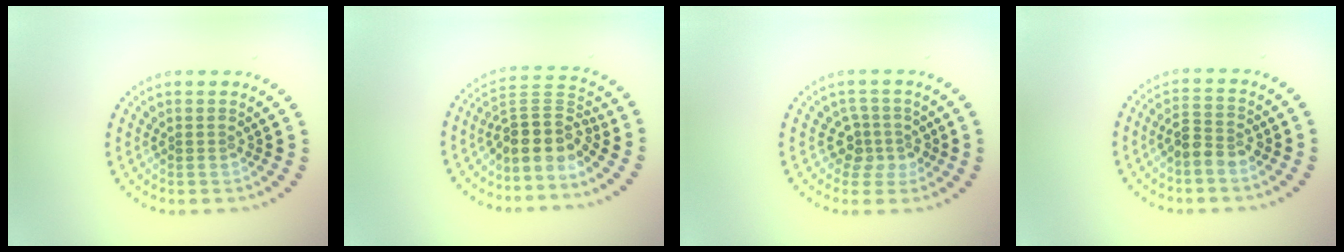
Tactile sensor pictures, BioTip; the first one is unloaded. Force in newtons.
{"total": 4.1, "press": 3.3, "slide": 2.5}
{"total": 2.7, "press": 1.9, "slide": 1.8}
{"total": 2.5, "press": 2.4, "slide": 0.7}